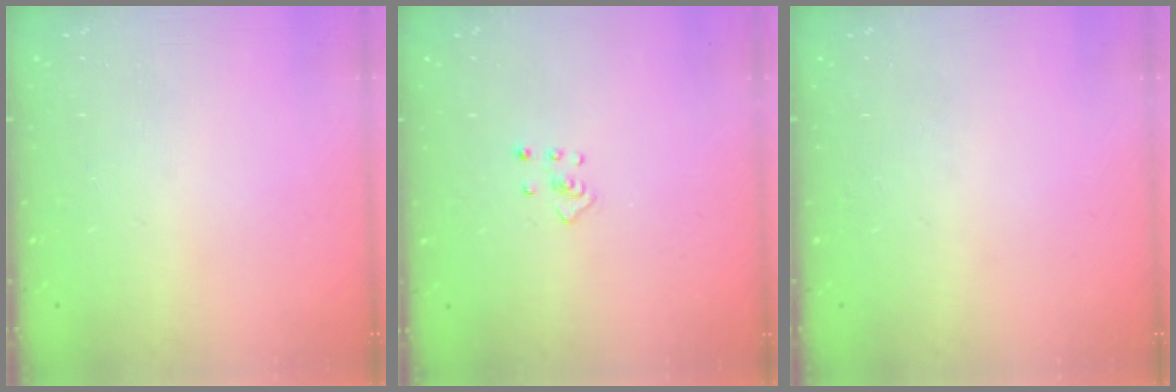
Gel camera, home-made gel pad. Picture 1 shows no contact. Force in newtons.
{"total": 2.4, "press": 2.3, "slide": 0.4}
{"total": 0.0}